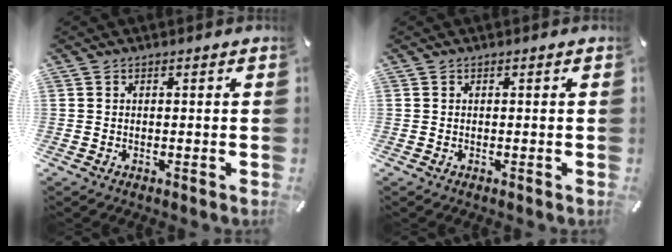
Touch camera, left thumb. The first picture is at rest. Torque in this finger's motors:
{"motor_torque": [-0.01, -0.01, 0.01, -0.01, 0.00]}